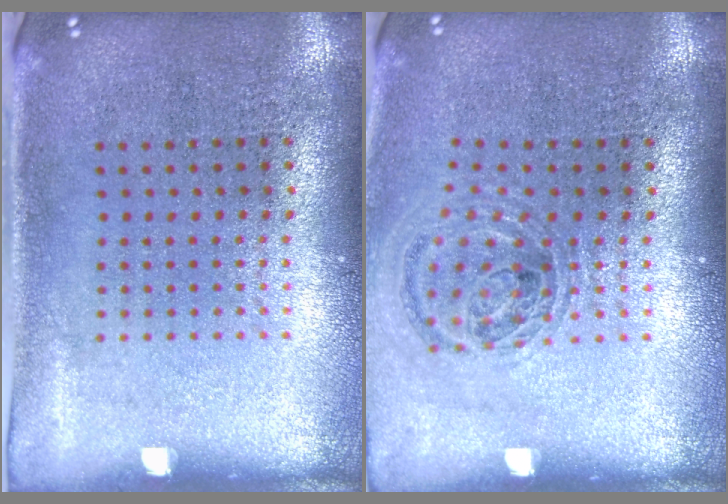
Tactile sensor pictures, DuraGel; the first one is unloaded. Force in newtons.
{"total": 1.0, "press": 1.0, "slide": 0.2}